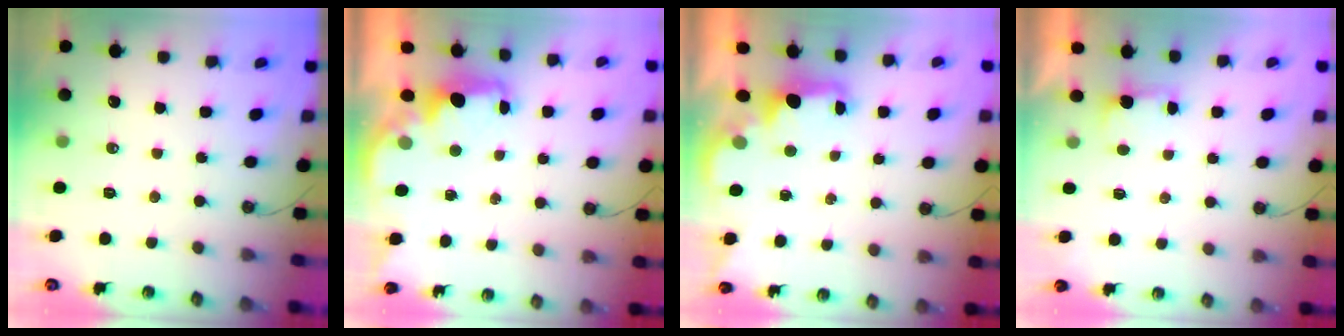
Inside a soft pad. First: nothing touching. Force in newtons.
{"total": 2.2, "press": 2.1, "slide": 0.8}
{"total": 2.3, "press": 2.2, "slide": 0.7}
{"total": 1.6, "press": 1.3, "slide": 0.8}